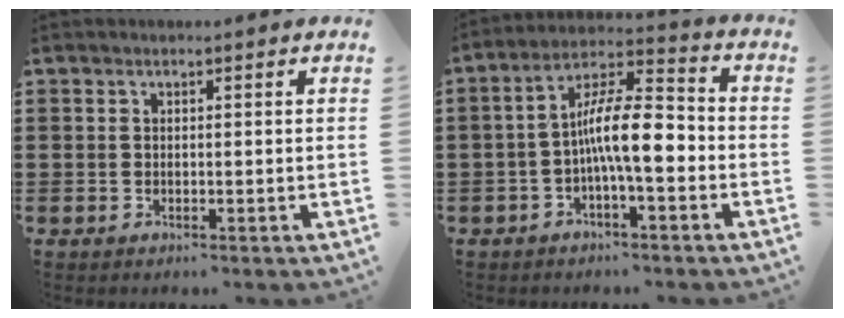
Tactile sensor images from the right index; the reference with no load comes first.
{"total": 10.4, "force": [-2.2, 2.8, 9.8], "torque": [-0.188, 0.002, -0.040]}